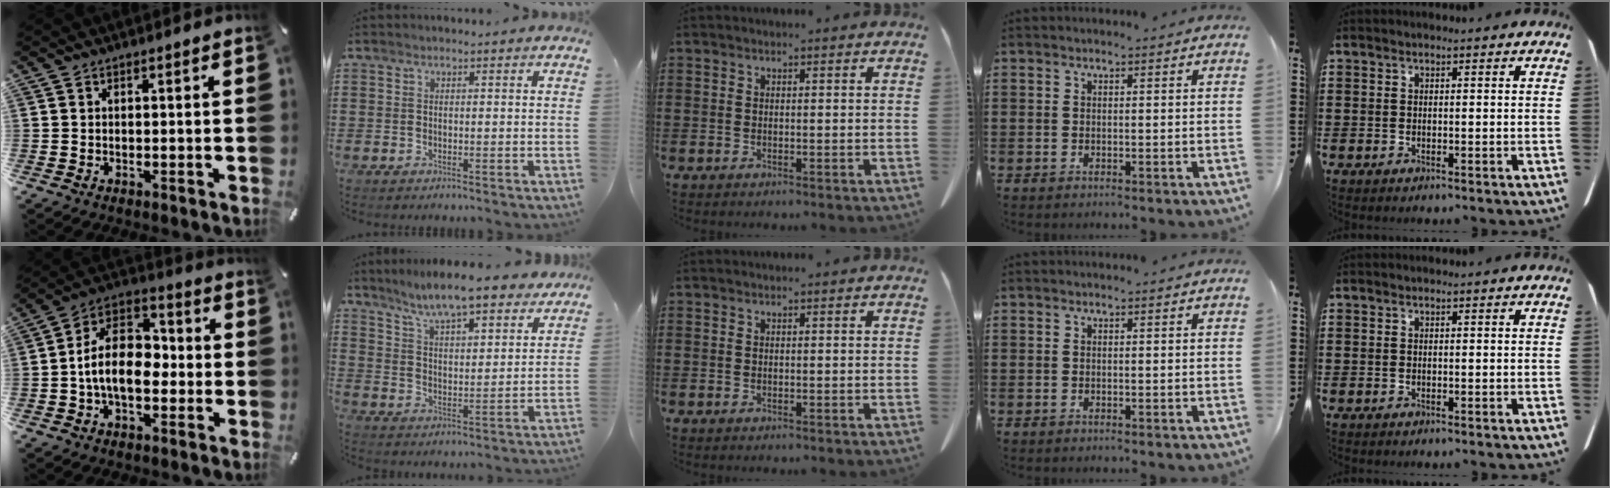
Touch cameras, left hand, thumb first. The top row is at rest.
{"thumb": {"total": 12.5, "force": [-2.4, 8.1, 9.2], "torque": [-0.180, 0.013, -0.043]}, "index": {"total": 9.4, "force": [8.1, 0.7, 4.6], "torque": [-0.117, -0.030, 0.142]}}